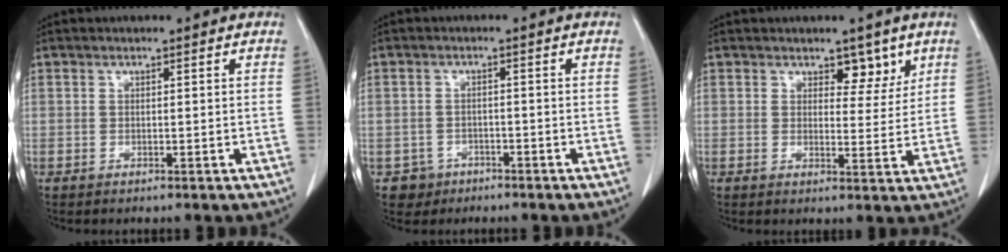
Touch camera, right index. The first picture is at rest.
{"total": 3.2, "force": [-1.7, 2.7, -0.3], "torque": [0.009, 0.013, -0.028]}
{"total": 4.0, "force": [2.7, 2.1, 2.1], "torque": [-0.015, -0.005, 0.038]}